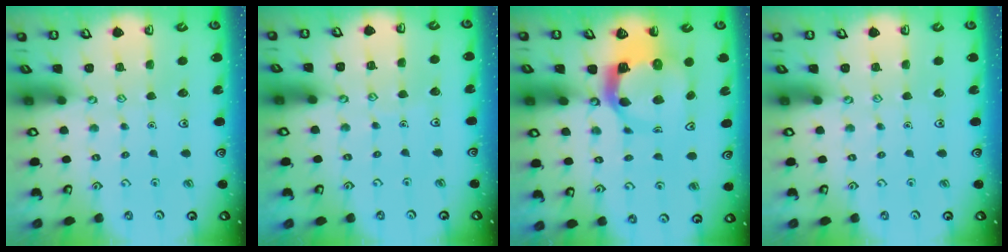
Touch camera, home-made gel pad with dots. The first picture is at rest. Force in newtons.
{"total": 3.1, "press": 3.1, "slide": 0.3}
{"total": 8.5, "press": 8.4, "slide": 1.3}
{"total": 0.0}